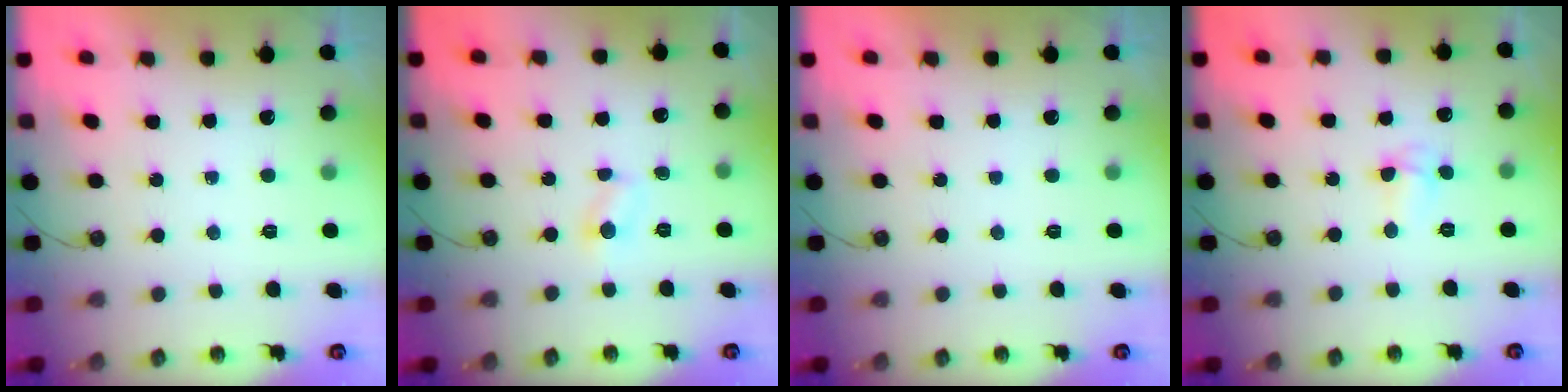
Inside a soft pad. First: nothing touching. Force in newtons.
{"total": 3.9, "press": 3.9, "slide": 0.3}
{"total": 0.0}
{"total": 4.4, "press": 3.3, "slide": 3.0}